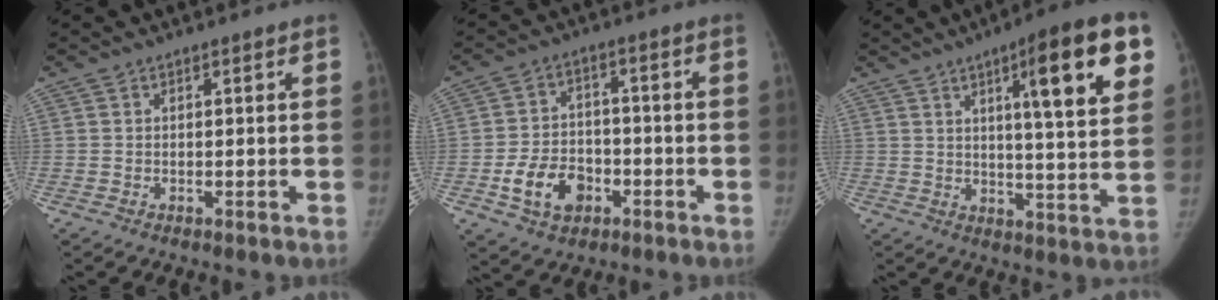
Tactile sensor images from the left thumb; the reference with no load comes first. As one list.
[{"total": 9.7, "force": [-4.0, 7.1, 5.3], "torque": [-0.072, 0.025, -0.065]}, {"total": 17.4, "force": [7.4, 3.1, 15.4], "torque": [-0.194, -0.021, 0.101]}]